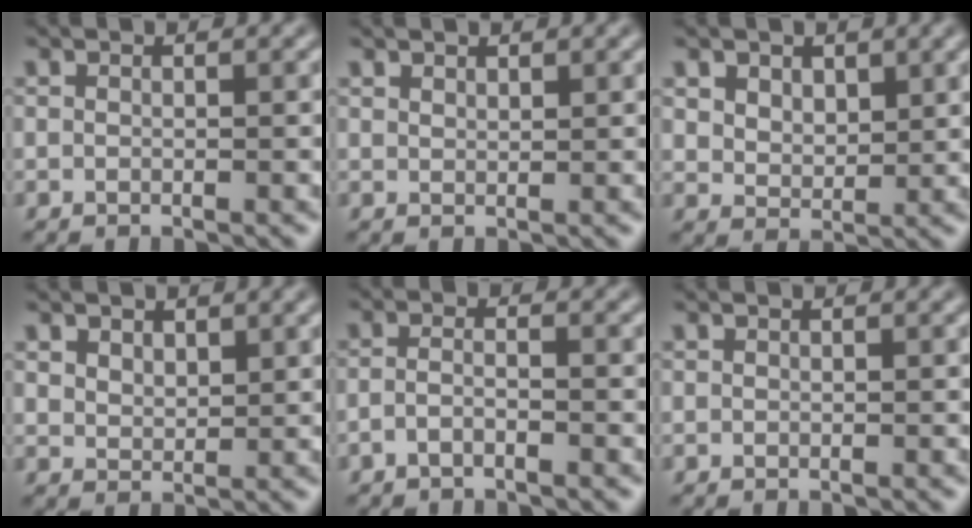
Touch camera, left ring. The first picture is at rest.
{"total": 0.9, "force": [0.8, 0.2, 0.2], "torque": [-0.002, -0.001, 0.016]}
{"total": 2.7, "force": [1.5, 1.9, 1.3], "torque": [-0.031, -0.009, 0.026]}
{"total": 1.8, "force": [1.2, 1.1, 0.7], "torque": [-0.019, -0.004, 0.025]}
{"total": 1.6, "force": [-1.0, 0.4, 1.2], "torque": [-0.026, -0.001, -0.024]}
{"total": 0.0}